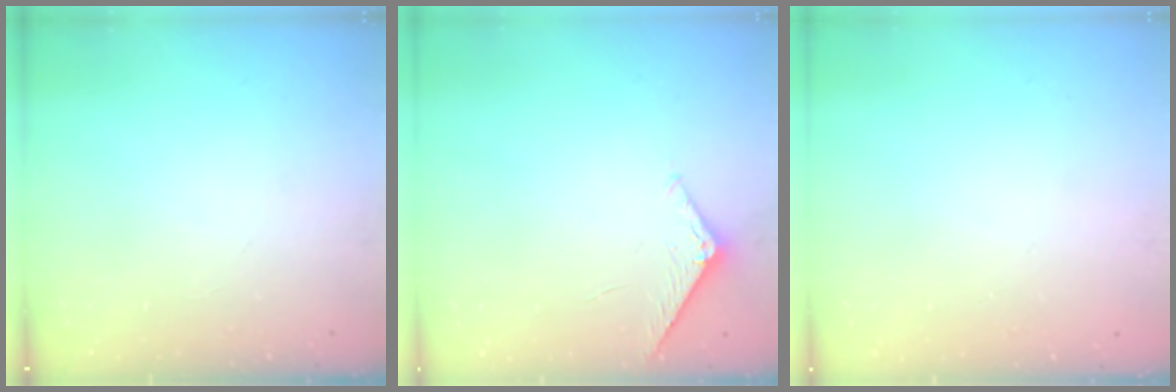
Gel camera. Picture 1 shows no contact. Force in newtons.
{"total": 5.6, "press": 5.6, "slide": 0.6}
{"total": 0.0}